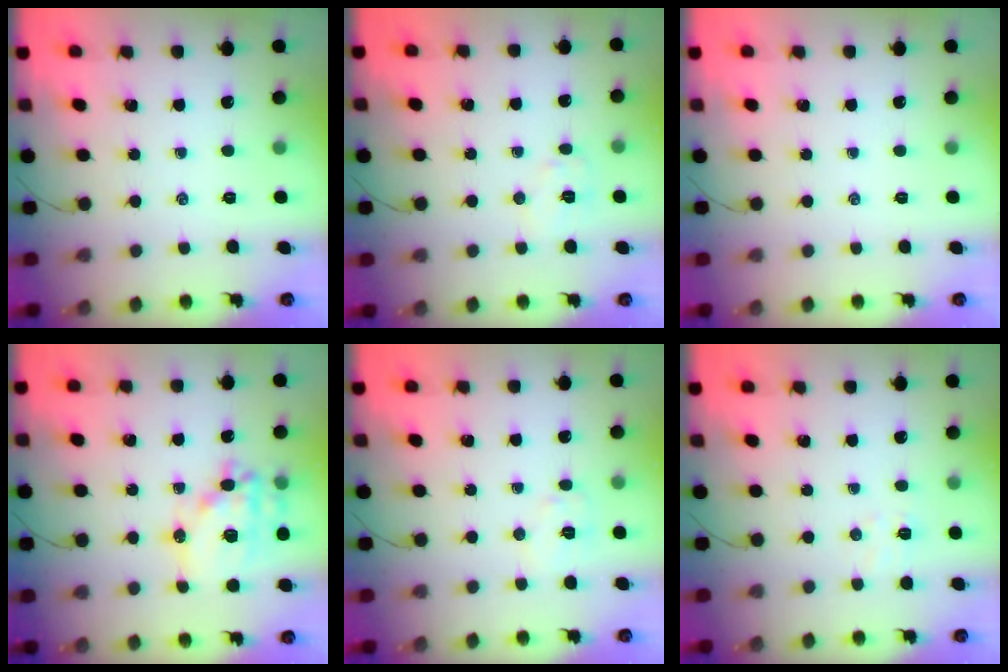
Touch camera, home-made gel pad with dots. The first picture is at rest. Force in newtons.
{"total": 4.8, "press": 4.8, "slide": 0.6}
{"total": 0.0}
{"total": 17.6, "press": 17.2, "slide": 3.4}
{"total": 4.8, "press": 4.8, "slide": 0.6}
{"total": 4.0, "press": 3.9, "slide": 1.0}